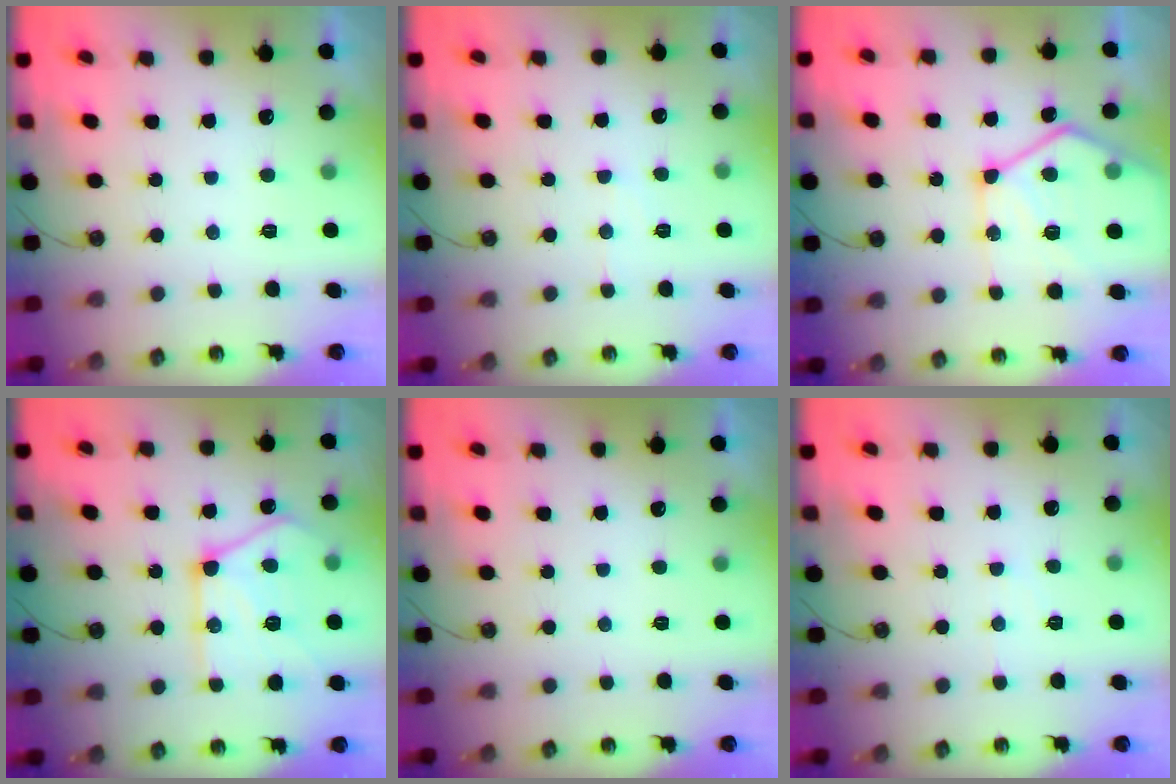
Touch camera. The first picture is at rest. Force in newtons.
{"total": 6.1, "press": 6.1, "slide": 0.8}
{"total": 17.8, "press": 17.6, "slide": 2.2}
{"total": 18.4, "press": 18.2, "slide": 2.3}
{"total": 0.0}
{"total": 4.5, "press": 4.4, "slide": 0.6}